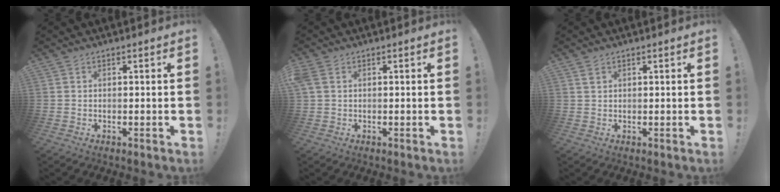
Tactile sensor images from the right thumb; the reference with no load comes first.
{"total": 3.0, "force": [1.0, 2.0, 2.0], "torque": [-0.045, 0.011, 0.022]}
{"total": 1.5, "force": [0.9, 0.7, 0.9], "torque": [-0.012, -0.003, 0.014]}